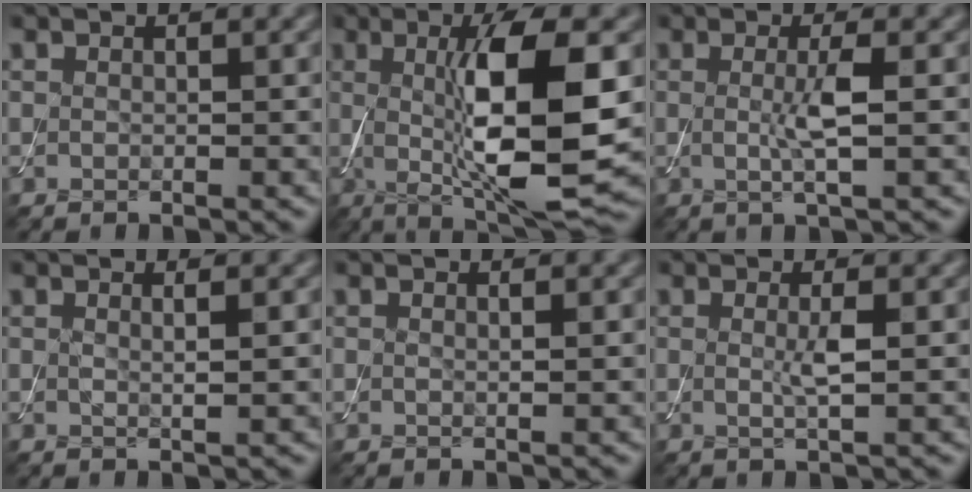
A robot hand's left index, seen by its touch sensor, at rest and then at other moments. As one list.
[{"total": 11.0, "force": [0.1, 2.6, 10.7], "torque": [-0.168, -0.008, 0.008]}, {"total": 2.8, "force": [0.0, 0.4, 2.8], "torque": [-0.058, -0.005, -0.002]}, {"total": 1.3, "force": [0.4, 0.4, 1.2], "torque": [-0.015, -0.001, 0.000]}, {"total": 0.7, "force": [0.2, 0.2, 0.6], "torque": [-0.004, 0.000, 0.000]}, {"total": 1.7, "force": [0.1, 0.2, 1.7], "torque": [-0.037, -0.002, -0.001]}]